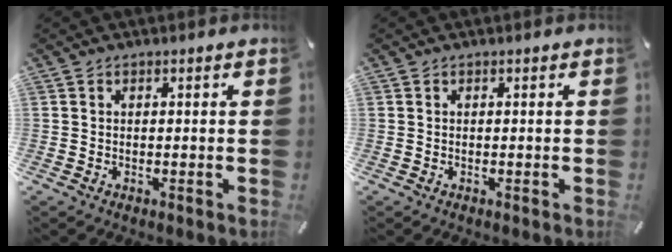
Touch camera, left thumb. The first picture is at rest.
{"total": 0.0}